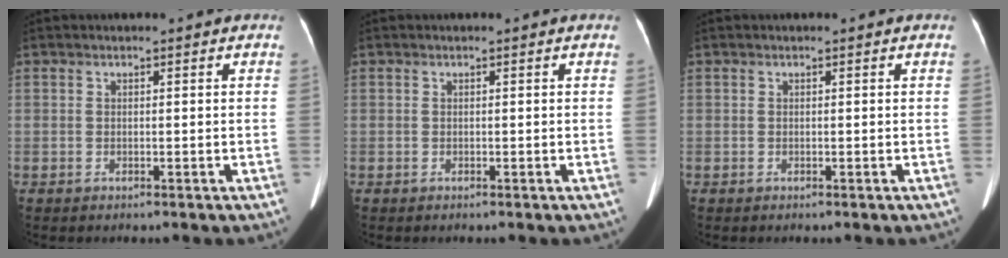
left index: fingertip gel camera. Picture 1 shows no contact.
{"total": 0.0}
{"total": 0.0}